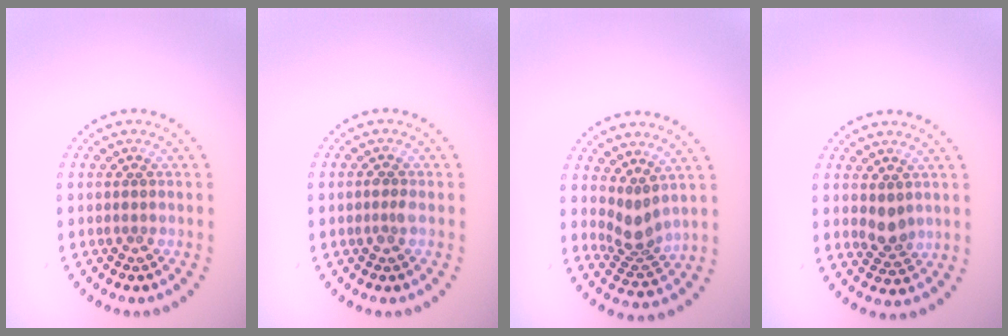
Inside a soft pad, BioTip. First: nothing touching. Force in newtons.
{"total": 0.8, "press": 0.7, "slide": 0.1}
{"total": 2.7, "press": 2.0, "slide": 1.8}
{"total": 2.0, "press": 2.0, "slide": 0.6}